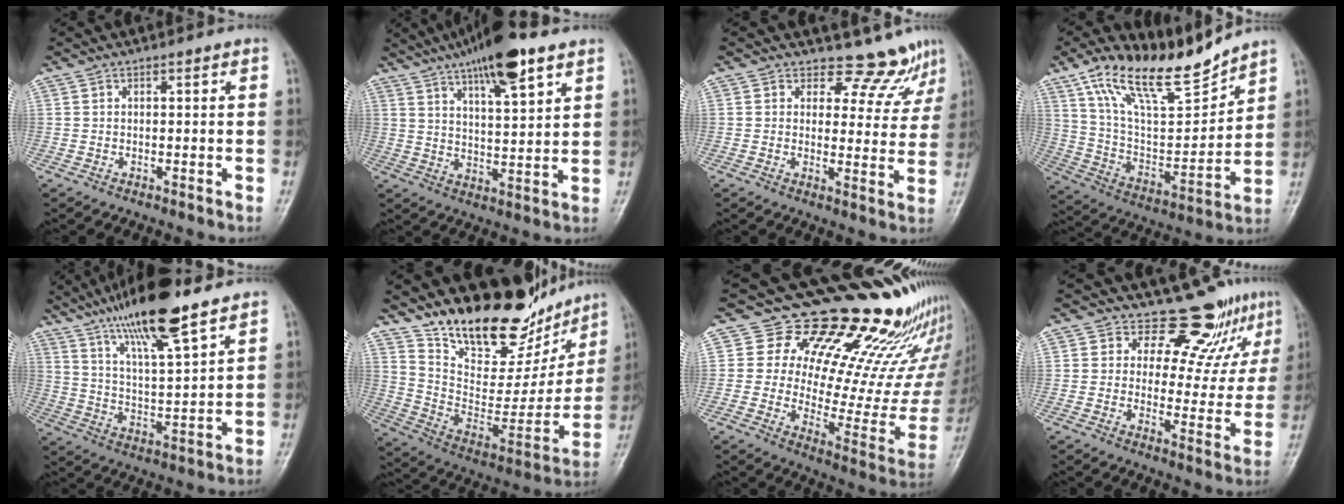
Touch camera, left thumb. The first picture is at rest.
{"total": 15.0, "force": [9.4, 3.5, 11.1], "torque": [-0.167, -0.031, 0.155]}
{"total": 7.7, "force": [6.8, 3.5, 0.5], "torque": [0.028, -0.057, 0.075]}
{"total": 17.7, "force": [14.3, 4.8, 9.2], "torque": [-0.129, -0.074, 0.268]}
{"total": 16.1, "force": [11.2, 2.6, 11.2], "torque": [-0.191, -0.049, 0.204]}
{"total": 22.9, "force": [18.6, 9.1, 9.9], "torque": [-0.107, -0.106, 0.301]}
{"total": 22.7, "force": [18.3, 8.2, 10.6], "torque": [-0.080, -0.149, 0.241]}
{"total": 11.2, "force": [9.4, 4.8, 3.9], "torque": [-0.010, -0.069, 0.110]}